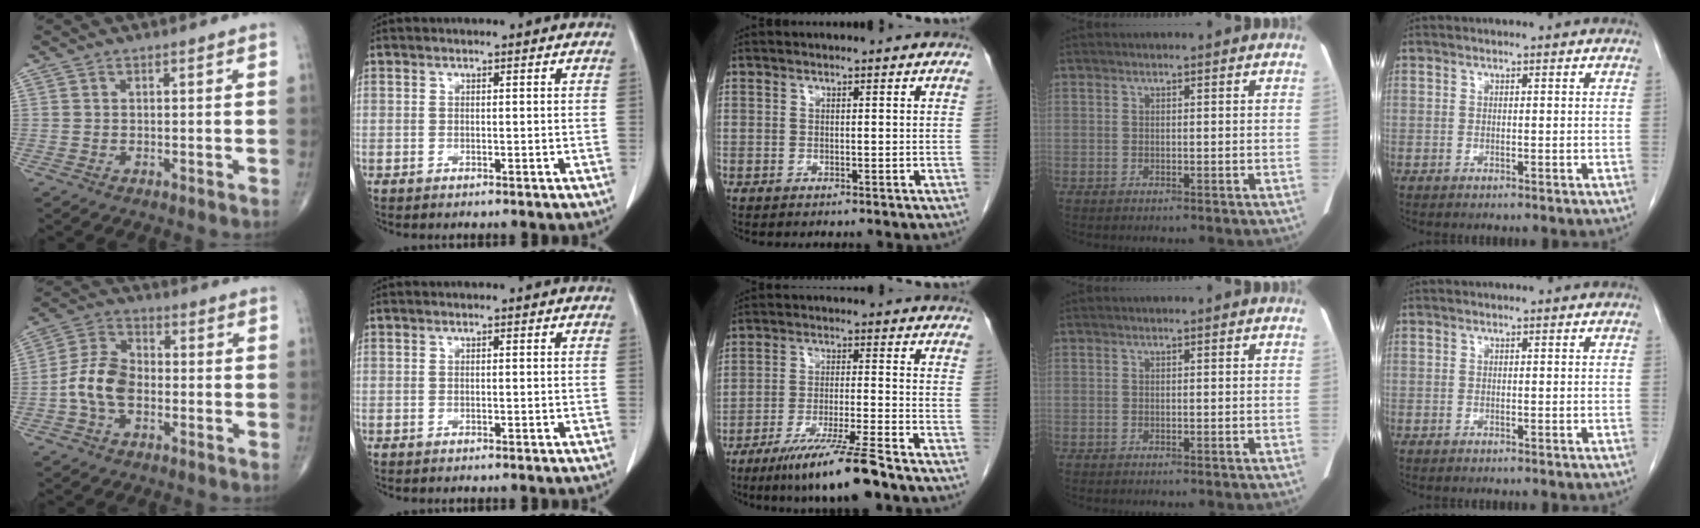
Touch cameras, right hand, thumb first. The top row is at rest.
{"thumb": {"total": 8.8, "force": [-2.1, 5.6, 6.5], "torque": [-0.124, 0.028, -0.050]}, "middle": {"total": 9.8, "force": [-7.3, -0.7, 6.5], "torque": [-0.113, -0.033, -0.129]}}